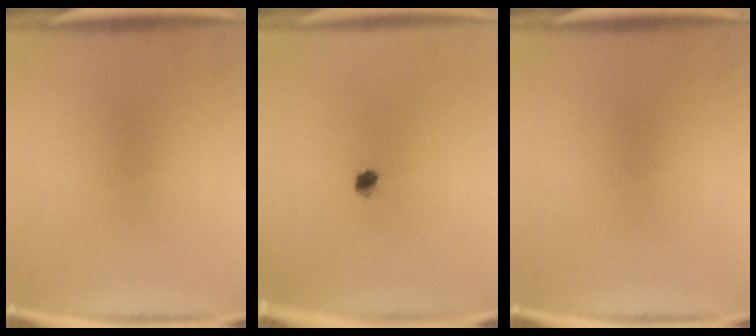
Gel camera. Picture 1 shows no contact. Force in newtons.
{"total": 2.1}
{"total": 0.0}